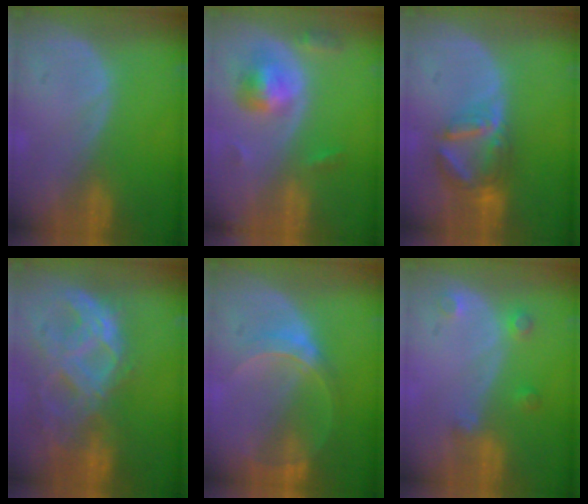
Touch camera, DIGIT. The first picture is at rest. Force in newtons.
{"total": 5.7, "press": 5.4, "slide": 1.8}
{"total": 7.2, "press": 6.4, "slide": 3.2}
{"total": 11.3, "press": 9.5, "slide": 6.0}
{"total": 6.3, "press": 5.6, "slide": 3.0}
{"total": 3.0, "press": 2.8, "slide": 1.1}